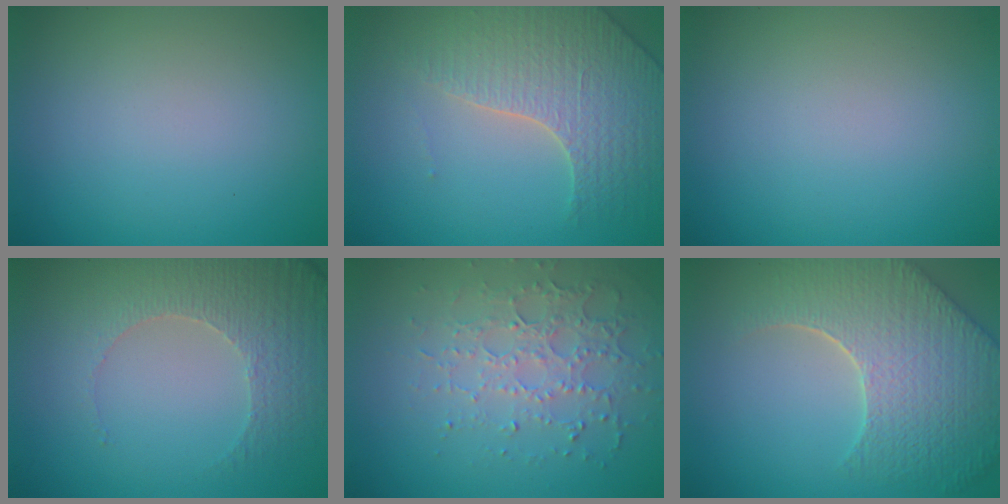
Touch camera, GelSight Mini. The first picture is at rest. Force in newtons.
{"total": 4.1, "press": 4.0, "slide": 0.8}
{"total": 0.0}
{"total": 3.8, "press": 3.3, "slide": 1.9}
{"total": 3.5, "press": 3.4, "slide": 1.0}
{"total": 8.9, "press": 6.4, "slide": 6.2}